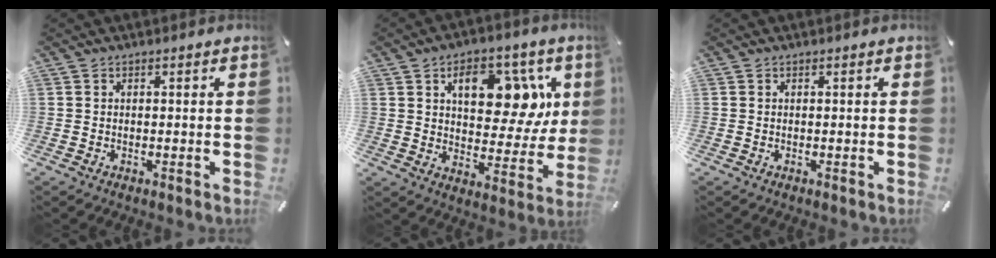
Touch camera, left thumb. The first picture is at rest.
{"total": 15.2, "force": [6.2, 8.9, 10.6], "torque": [-0.128, -0.028, 0.102]}
{"total": 0.0}